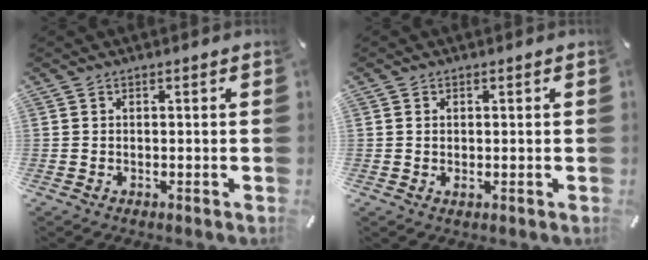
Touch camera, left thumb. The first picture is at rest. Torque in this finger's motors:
{"motor_torque": [0.40, 0.24, -0.09, -0.02, 0.05]}